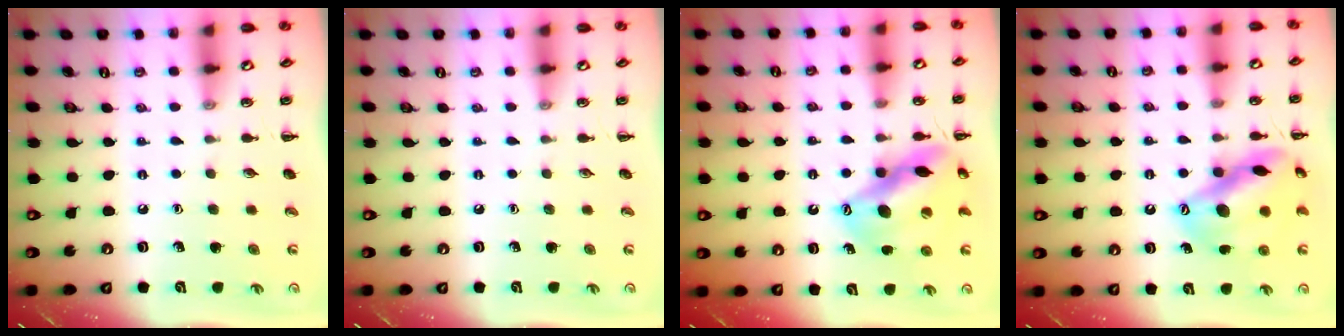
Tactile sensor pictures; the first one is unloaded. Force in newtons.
{"total": 0.0}
{"total": 15.2, "press": 14.8, "slide": 3.7}
{"total": 17.2, "press": 17.2, "slide": 1.4}